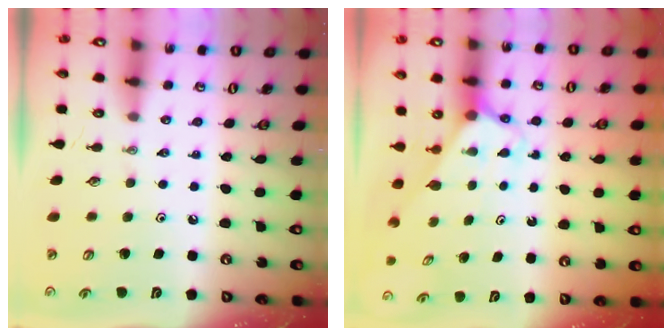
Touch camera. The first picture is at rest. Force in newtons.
{"total": 2.5, "press": 2.5, "slide": 0.2}